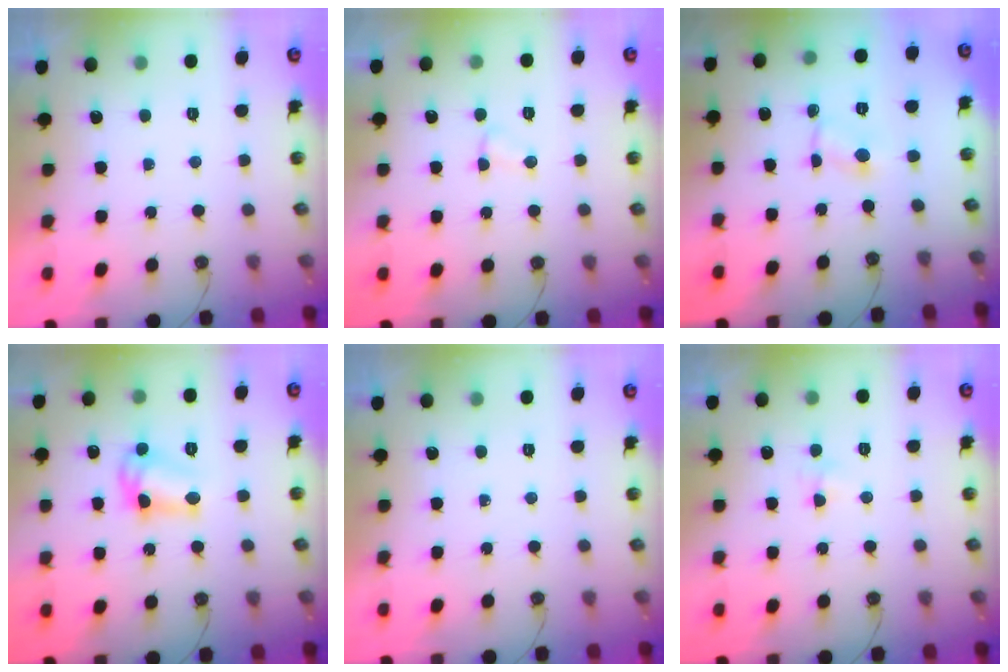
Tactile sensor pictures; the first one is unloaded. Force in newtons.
{"total": 2.7, "press": 2.6, "slide": 0.4}
{"total": 0.7, "press": 0.7, "slide": 0.1}
{"total": 10.5, "press": 10.4, "slide": 0.7}
{"total": 0.0}
{"total": 2.8, "press": 2.7, "slide": 0.5}